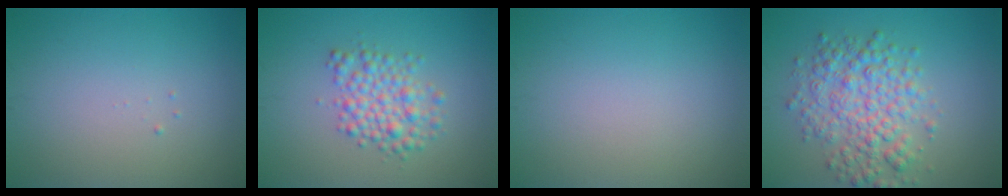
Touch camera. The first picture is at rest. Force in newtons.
{"total": 3.6, "press": 3.6, "slide": 0.1}
{"total": 0.0}
{"total": 5.4, "press": 5.4, "slide": 0.0}